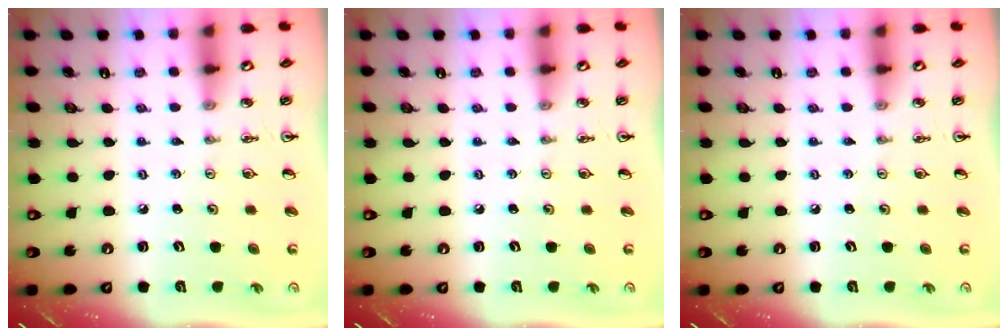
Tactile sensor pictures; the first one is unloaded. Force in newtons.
{"total": 0.0}
{"total": 0.0}